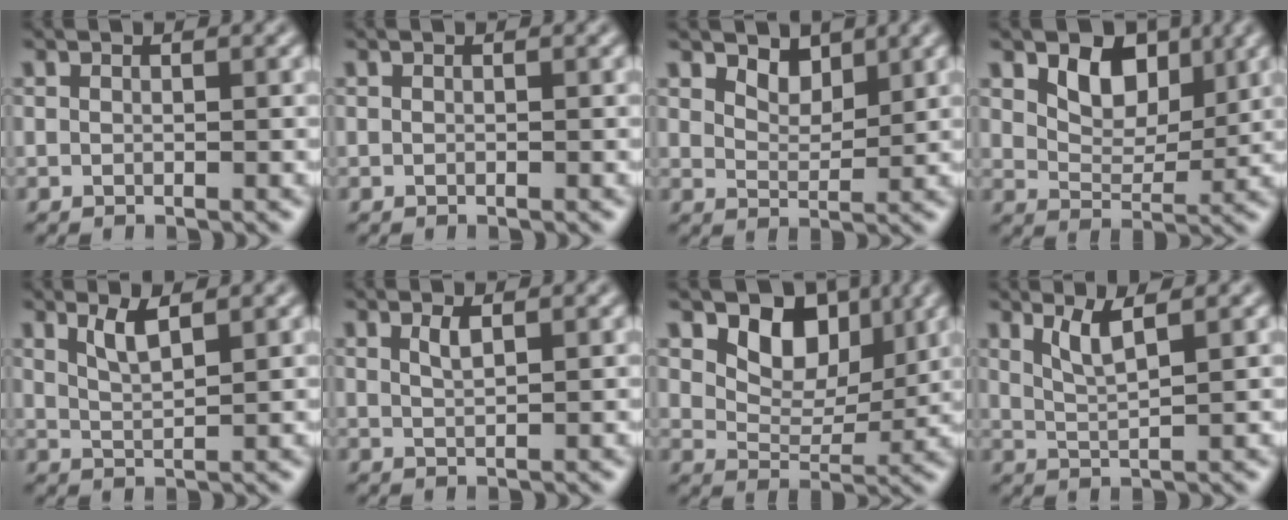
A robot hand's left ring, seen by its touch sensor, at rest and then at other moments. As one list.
[{"total": 0.0}, {"total": 2.4, "force": [1.9, 1.1, 1.0], "torque": [-0.023, -0.005, 0.031]}, {"total": 4.7, "force": [2.4, 3.0, 2.8], "torque": [-0.054, -0.007, 0.035]}, {"total": 2.4, "force": [1.5, 0.6, 1.7], "torque": [-0.034, -0.004, 0.031]}, {"total": 1.3, "force": [0.8, 0.4, 1.0], "torque": [-0.019, 0.001, 0.014]}, {"total": 5.6, "force": [2.9, 3.6, 3.2], "torque": [-0.053, -0.010, 0.040]}, {"total": 2.7, "force": [1.6, 0.5, 2.1], "torque": [-0.038, -0.005, 0.036]}]